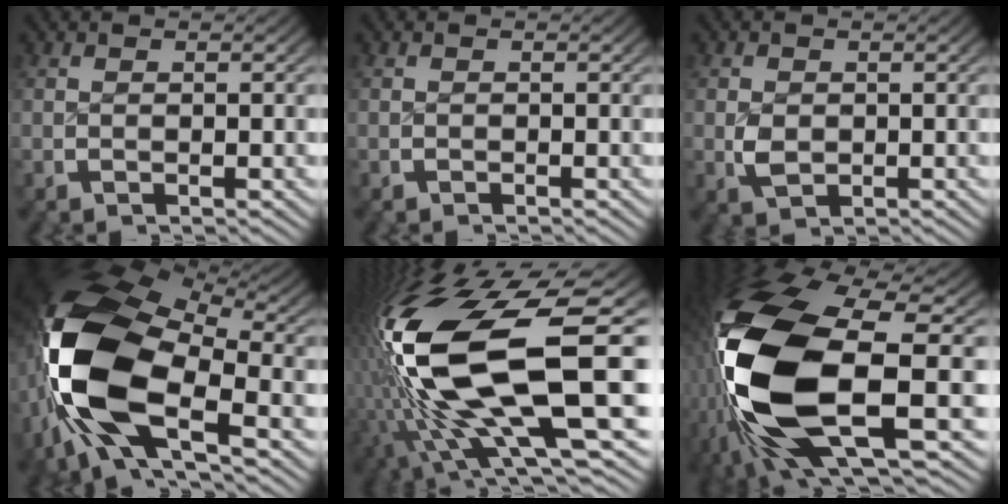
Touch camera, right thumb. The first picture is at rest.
{"total": 0.0}
{"total": 1.9, "force": [-0.3, 1.7, 0.8], "torque": [-0.031, -0.013, 0.004]}
{"total": 20.4, "force": [-0.8, 12.6, 16.0], "torque": [-0.330, -0.047, 0.009]}
{"total": 21.5, "force": [-1.1, 11.3, 18.3], "torque": [-0.384, -0.050, 0.016]}
{"total": 23.5, "force": [-2.2, 12.9, 19.6], "torque": [-0.430, -0.066, 0.009]}